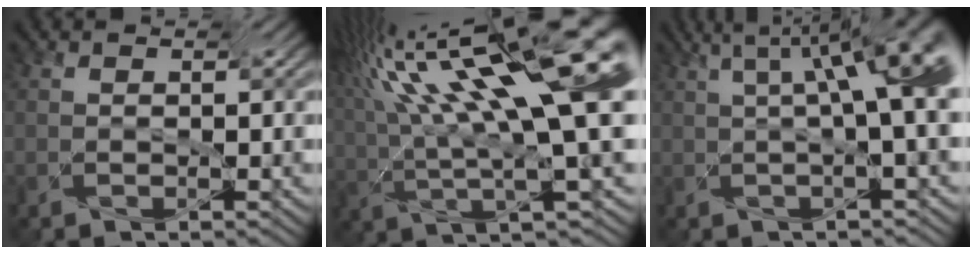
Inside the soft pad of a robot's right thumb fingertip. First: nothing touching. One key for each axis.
{"total": 17.9, "fx": 5.3, "fy": 5.4, "fz": 16.2, "tx": -0.261, "ty": 0.036, "tz": 0.091}
{"total": 11.6, "fx": 3.1, "fy": 3.4, "fz": 10.6, "tx": -0.131, "ty": 0.043, "tz": 0.038}